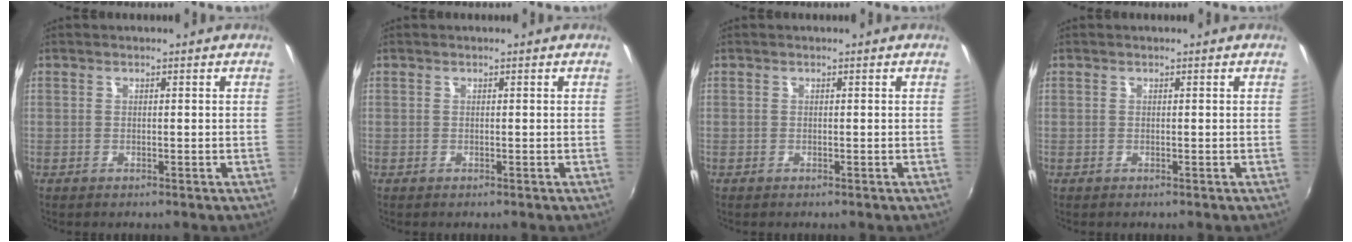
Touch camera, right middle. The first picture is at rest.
{"total": 0.0}
{"total": 0.0}
{"total": 0.0}